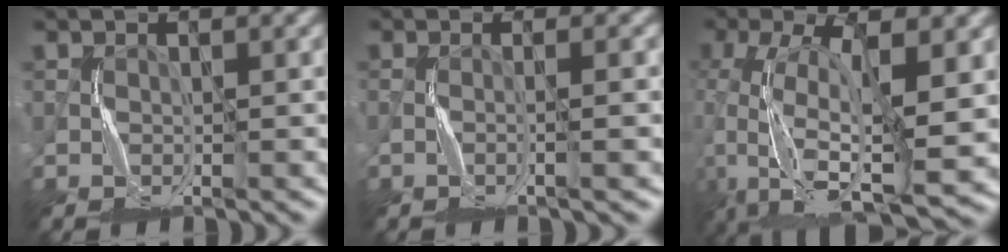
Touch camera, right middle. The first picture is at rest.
{"total": 1.7, "force": [-0.3, 0.4, 1.6], "torque": [-0.016, 0.004, -0.011]}
{"total": 11.1, "force": [-2.5, 4.3, 9.9], "torque": [-0.192, -0.007, -0.050]}